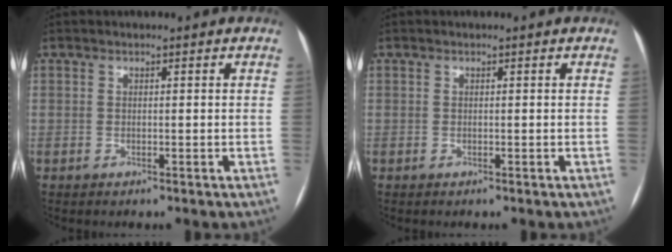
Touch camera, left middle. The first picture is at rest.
{"total": 0.0}